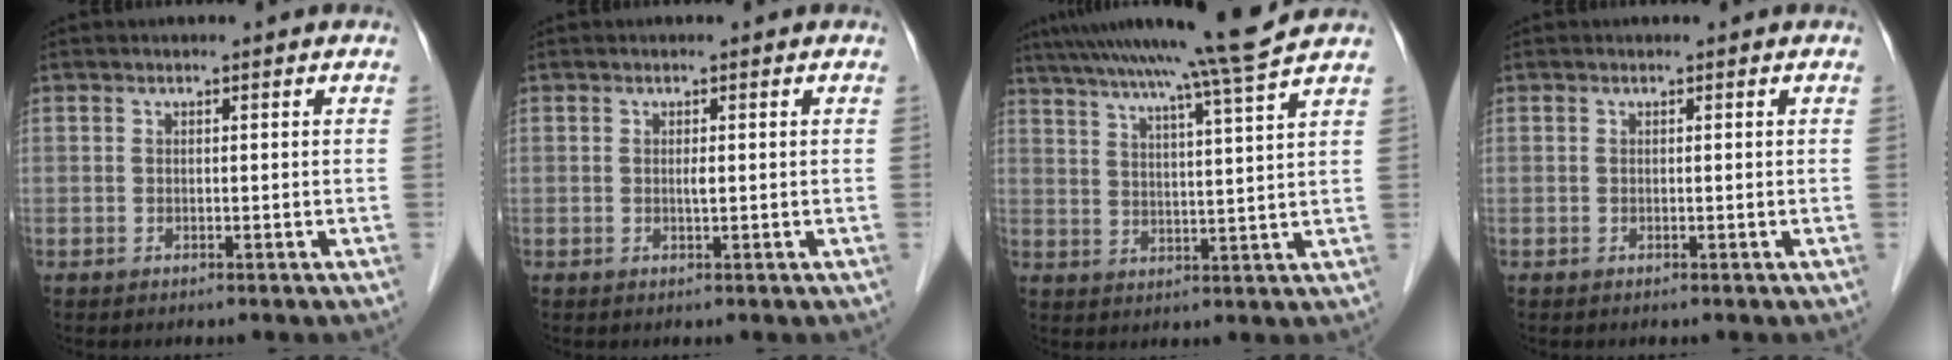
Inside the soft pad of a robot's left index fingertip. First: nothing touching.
{"total": 0.8, "force": [-0.1, 0.0, 0.8], "torque": [-0.016, -0.005, -0.002]}
{"total": 14.4, "force": [12.3, -2.8, 6.8], "torque": [-0.116, -0.022, 0.174]}
{"total": 0.0}